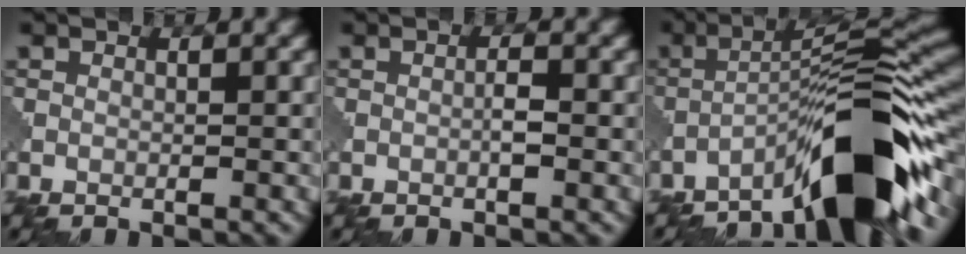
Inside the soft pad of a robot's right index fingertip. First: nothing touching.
{"total": 0.8, "force": [0.0, 0.0, 0.8], "torque": [-0.014, 0.004, 0.001]}
{"total": 11.2, "force": [-6.7, 1.9, 8.7], "torque": [-0.121, 0.022, -0.115]}